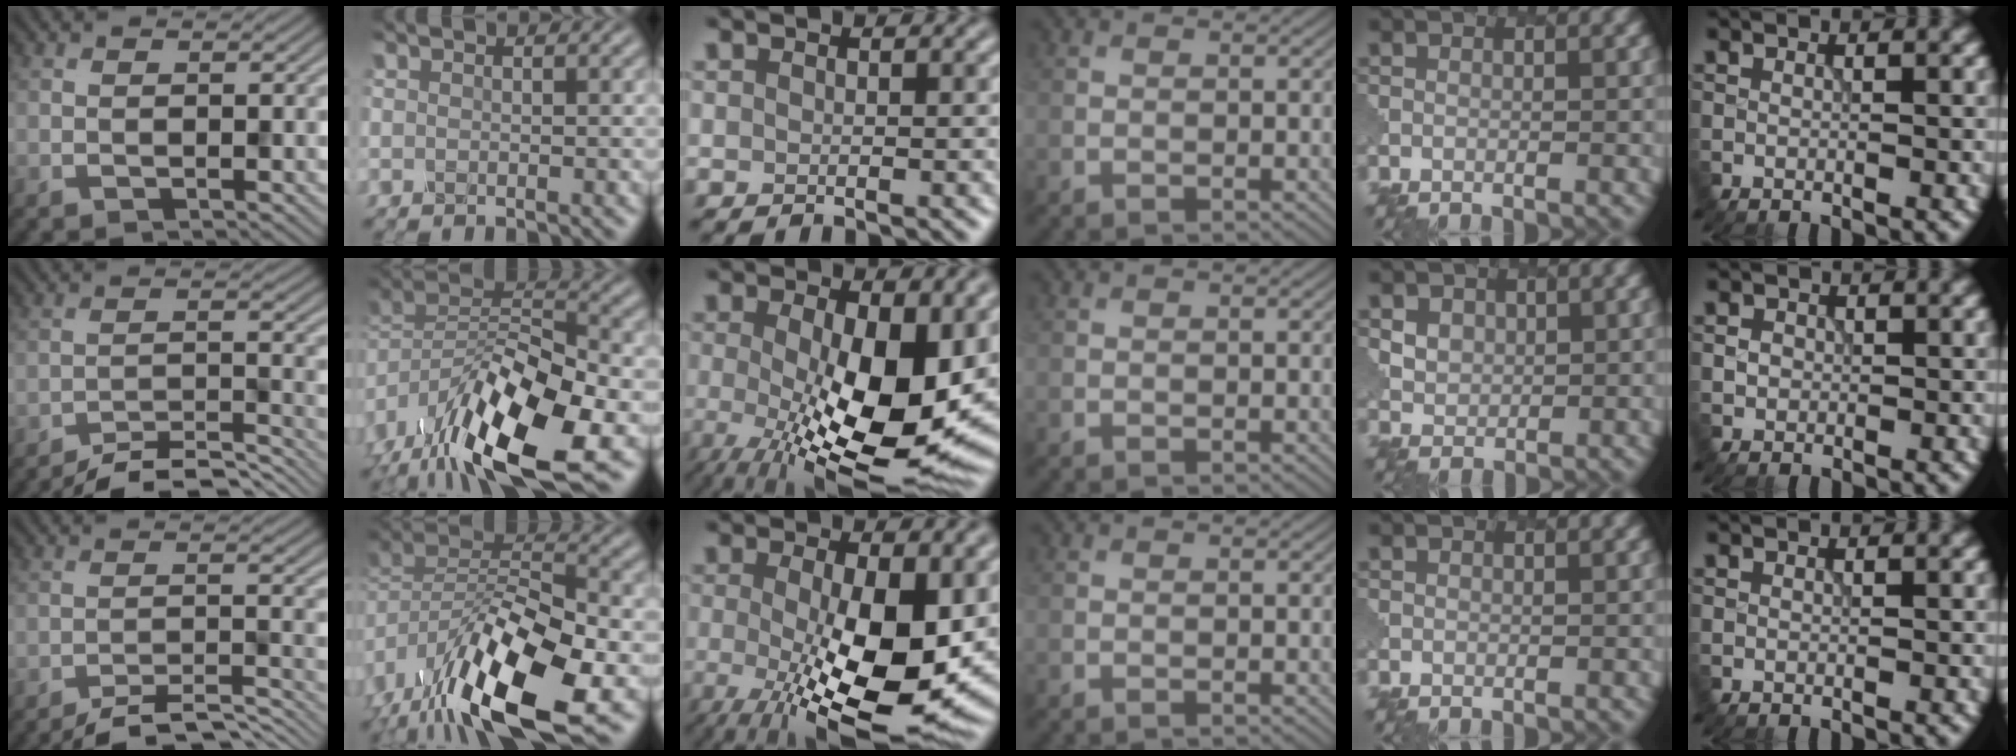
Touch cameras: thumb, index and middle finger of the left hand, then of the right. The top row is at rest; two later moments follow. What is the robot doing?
{"motion": "dispense", "object": "glue stick"}